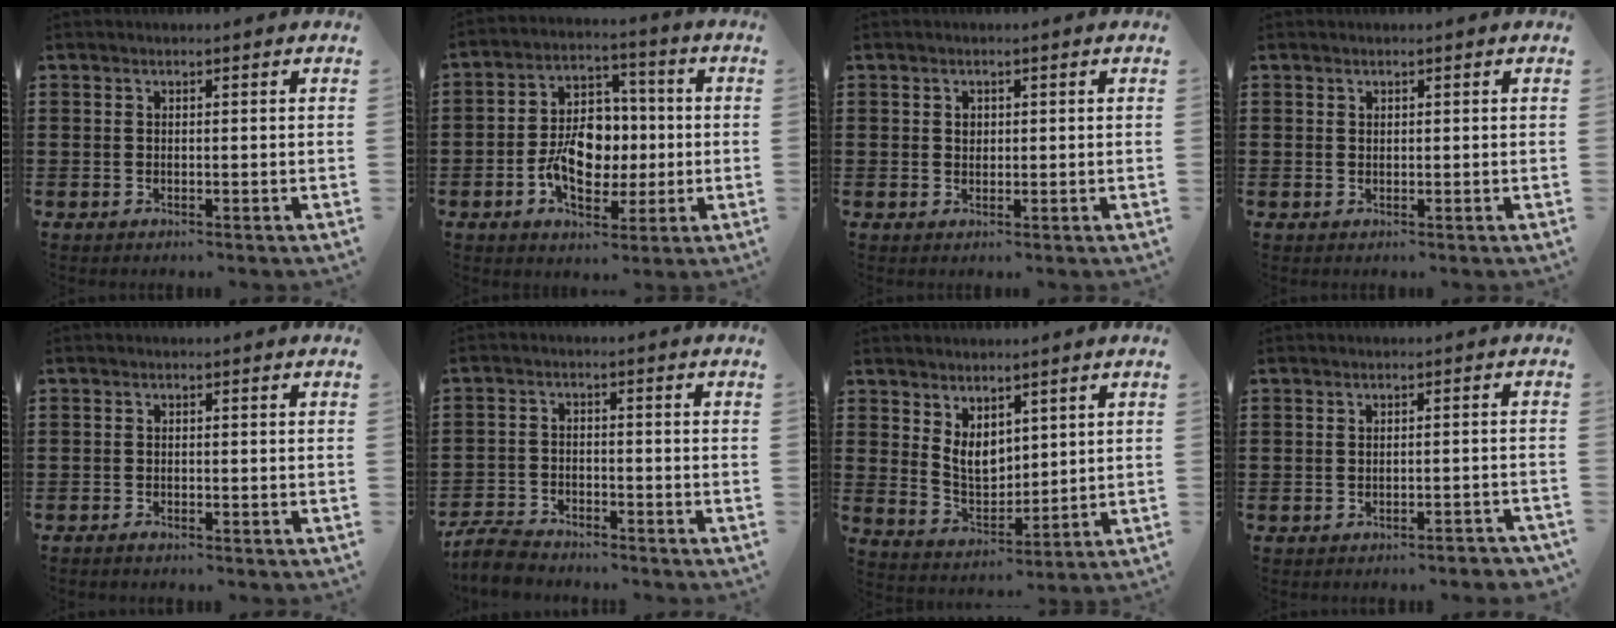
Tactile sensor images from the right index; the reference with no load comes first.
{"total": 9.0, "force": [-1.5, 6.0, 6.5], "torque": [-0.117, 0.000, -0.034]}
{"total": 1.1, "force": [0.4, 0.9, 0.5], "torque": [-0.012, 0.005, 0.007]}
{"total": 0.5, "force": [0.3, 0.4, 0.1], "torque": [-0.002, 0.002, 0.007]}
{"total": 0.8, "force": [-0.8, 0.2, 0.2], "torque": [-0.006, -0.002, -0.015]}
{"total": 4.6, "force": [-4.4, 0.9, 1.1], "torque": [-0.040, -0.002, -0.093]}
{"total": 5.4, "force": [2.8, 3.5, 3.1], "torque": [-0.071, -0.002, 0.054]}
{"total": 1.5, "force": [-1.4, 0.1, 0.6], "torque": [-0.013, -0.001, -0.027]}